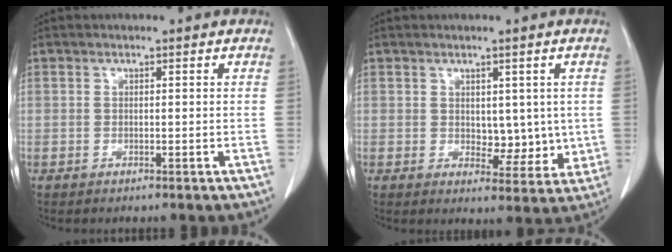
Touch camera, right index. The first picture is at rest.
{"total": 5.6, "force": [0.6, 3.5, 4.3], "torque": [-0.042, -0.006, 0.020]}